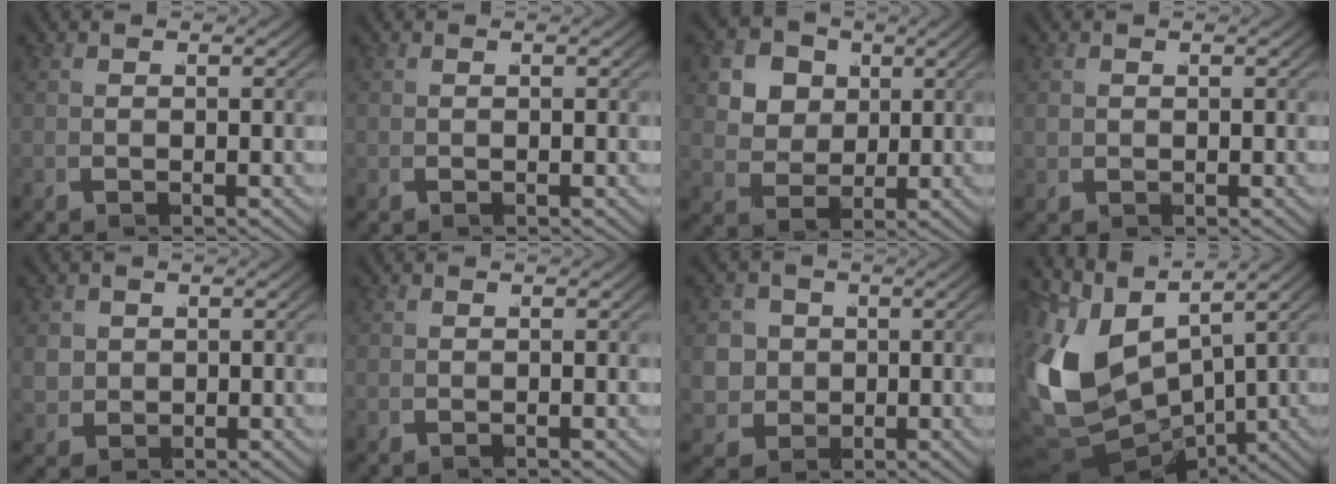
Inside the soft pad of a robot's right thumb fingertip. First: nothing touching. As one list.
[{"total": 0.0}, {"total": 8.3, "force": [1.0, 6.9, 4.5], "torque": [-0.109, -0.027, 0.014]}, {"total": 0.9, "force": [0.3, 0.8, 0.3], "torque": [-0.013, -0.007, 0.011]}, {"total": 2.9, "force": [0.3, 2.6, 1.3], "torque": [-0.043, -0.028, 0.020]}, {"total": 0.0}, {"total": 7.6, "force": [-0.6, 6.7, 3.6], "torque": [-0.096, -0.042, -0.003]}, {"total": 13.3, "force": [-1.3, 9.2, 9.5], "torque": [-0.228, -0.052, 0.002]}]